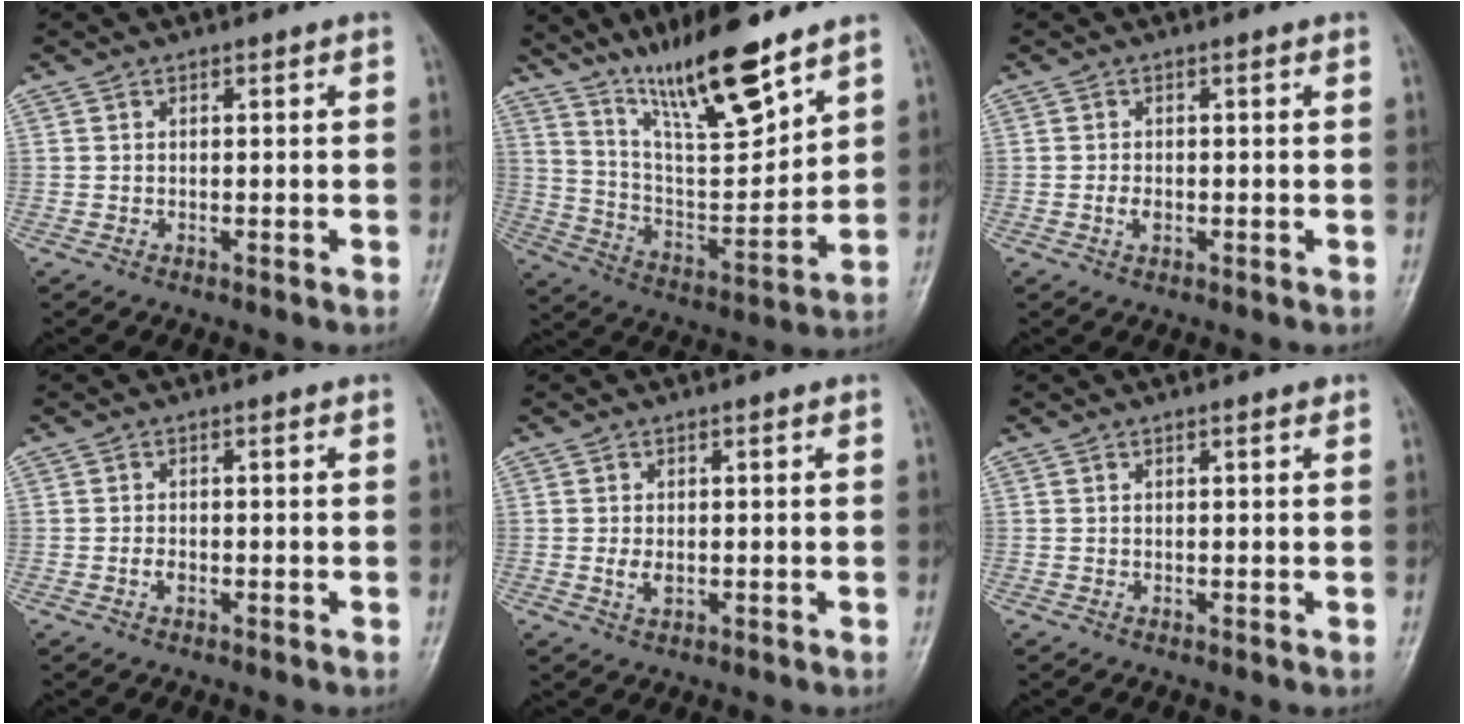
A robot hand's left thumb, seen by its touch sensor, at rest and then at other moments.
{"total": 17.6, "force": [12.7, 3.5, 11.6], "torque": [-0.175, -0.075, 0.235]}
{"total": 1.7, "force": [-0.3, 1.0, 1.3], "torque": [-0.020, 0.001, -0.006]}
{"total": 1.2, "force": [-0.3, 0.7, 1.0], "torque": [-0.013, 0.001, -0.006]}
{"total": 2.4, "force": [0.2, 1.3, 2.0], "torque": [-0.035, -0.005, 0.005]}
{"total": 0.8, "force": [0.5, 0.2, 0.6], "torque": [-0.006, 0.000, 0.006]}